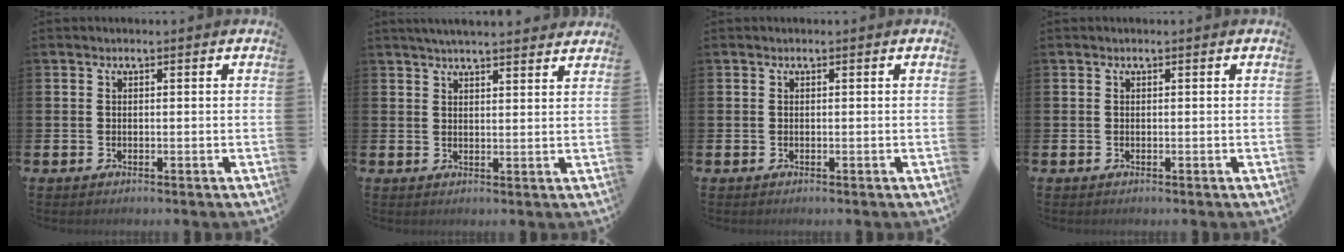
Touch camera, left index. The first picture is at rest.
{"total": 5.5, "force": [5.5, 0.0, 0.9], "torque": [-0.031, -0.036, 0.096]}
{"total": 0.0}
{"total": 0.0}